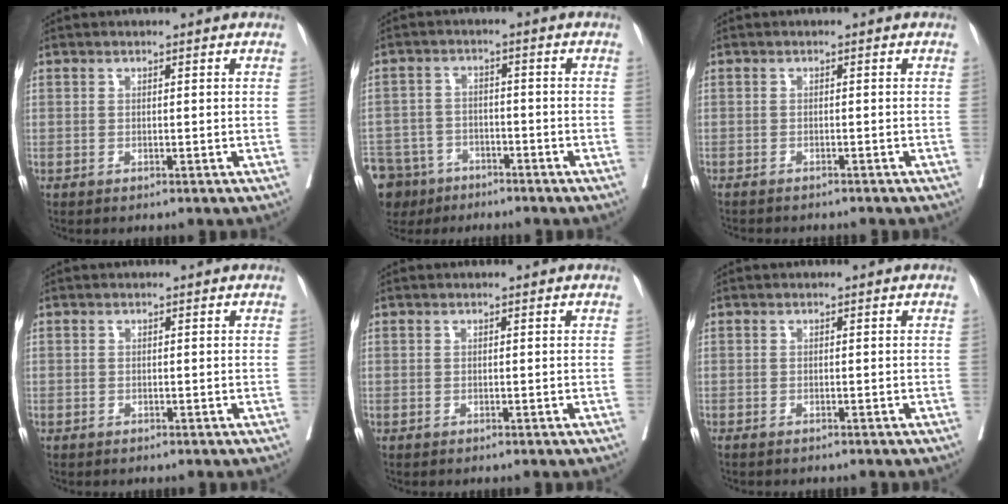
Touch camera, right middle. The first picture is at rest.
{"total": 12.6, "force": [-8.7, 8.4, 3.4], "torque": [-0.102, -0.003, -0.136]}
{"total": 5.3, "force": [-4.9, 1.2, 1.8], "torque": [-0.021, -0.005, -0.066]}
{"total": 0.6, "force": [-0.2, 0.5, -0.1], "torque": [0.003, 0.005, -0.007]}
{"total": 0.0}
{"total": 1.1, "force": [-1.0, 0.3, 0.4], "torque": [-0.011, -0.003, -0.015]}